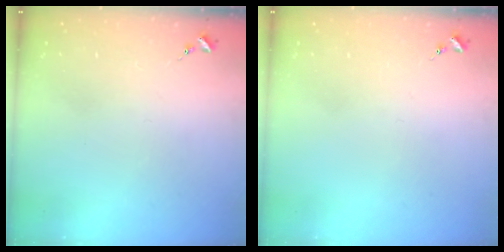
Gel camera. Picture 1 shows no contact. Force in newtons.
{"total": 0.0}